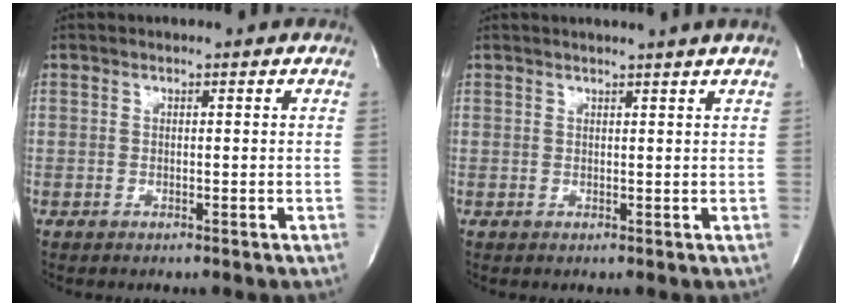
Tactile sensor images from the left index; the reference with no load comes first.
{"total": 3.2, "force": [2.7, -1.1, 1.3], "torque": [-0.020, -0.001, 0.031]}